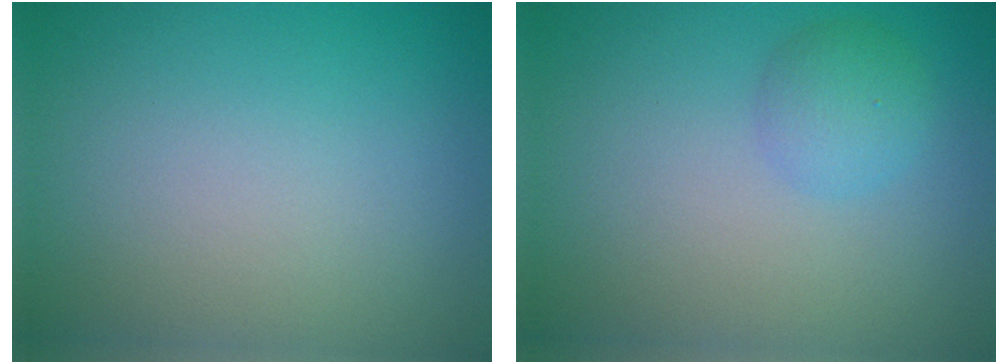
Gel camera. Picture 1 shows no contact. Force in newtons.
{"total": 2.0, "press": 2.0, "slide": 0.1}